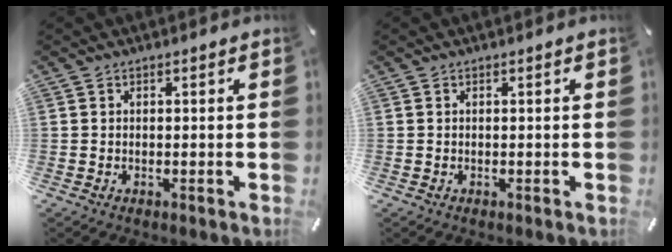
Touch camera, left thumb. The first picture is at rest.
{"total": 0.0}